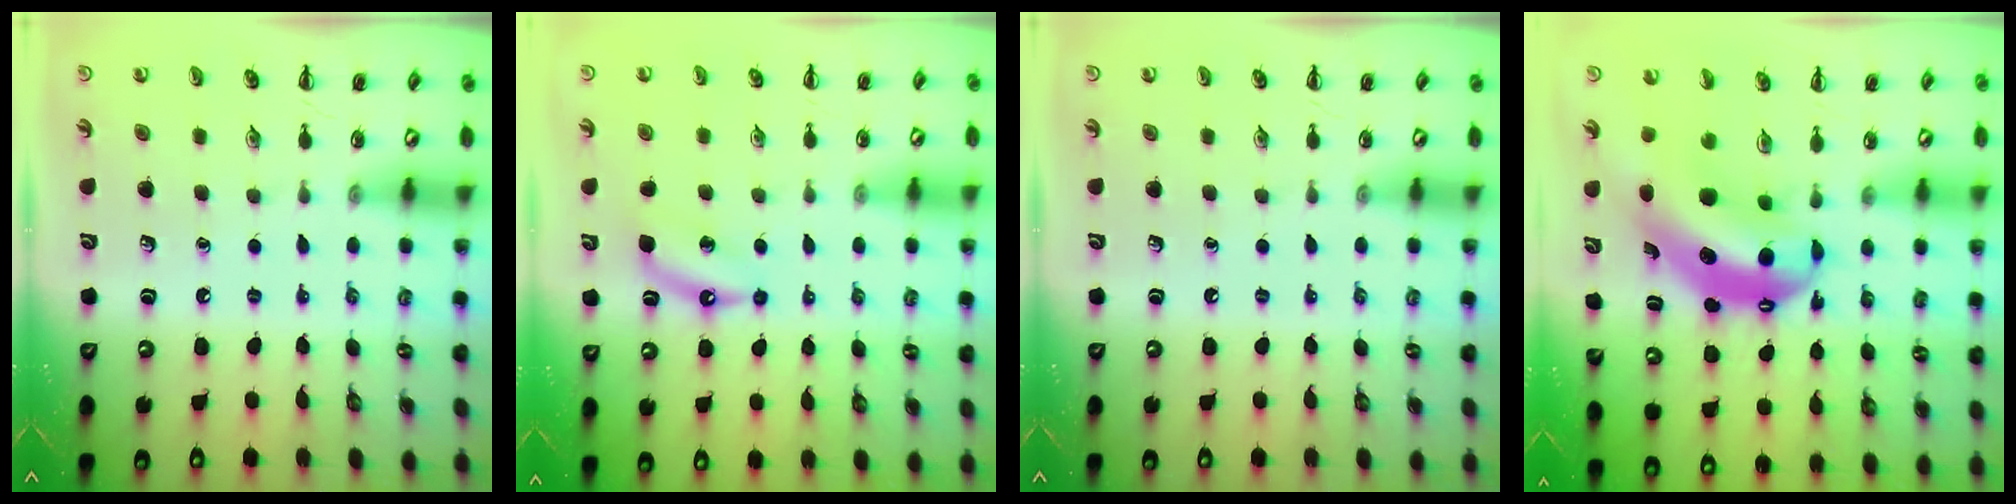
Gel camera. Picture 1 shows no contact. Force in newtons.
{"total": 5.7, "press": 5.4, "slide": 1.6}
{"total": 0.0}
{"total": 9.0, "press": 8.8, "slide": 2.1}